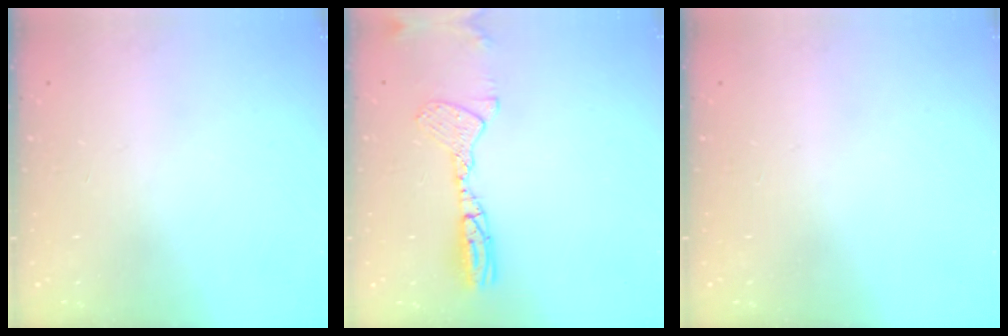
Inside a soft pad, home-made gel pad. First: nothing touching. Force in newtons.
{"total": 12.0, "press": 11.8, "slide": 2.5}
{"total": 0.0}